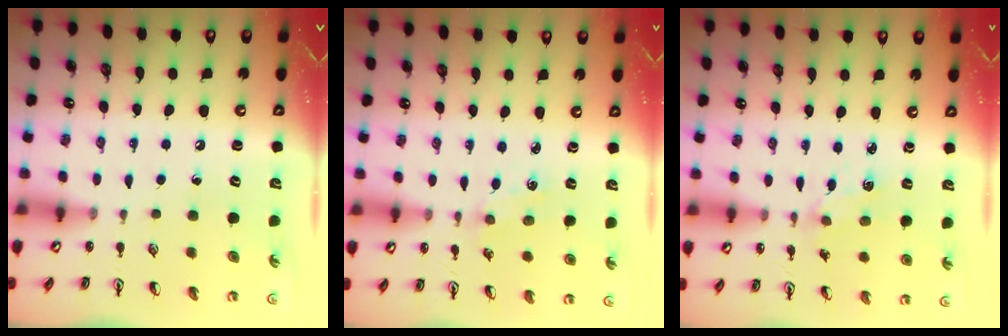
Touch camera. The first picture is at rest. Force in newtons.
{"total": 0.7, "press": 0.7, "slide": 0.2}
{"total": 2.1, "press": 2.0, "slide": 0.3}